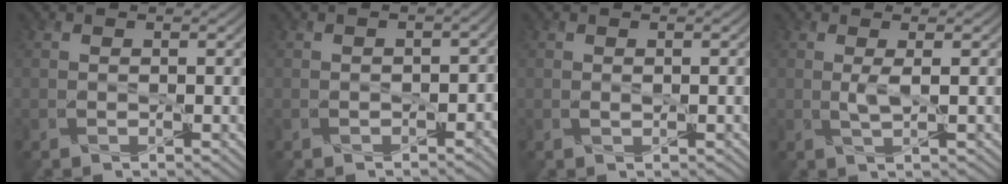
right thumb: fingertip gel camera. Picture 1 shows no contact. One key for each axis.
{"total": 2.7, "fx": -1.2, "fy": 2.1, "fz": 1.2, "tx": -0.008, "ty": -0.013, "tz": -0.012}
{"total": 0.6, "fx": 0.0, "fy": 0.3, "fz": 0.5, "tx": -0.009, "ty": -0.002, "tz": 0.001}
{"total": 1.8, "fx": 0.4, "fy": 0.2, "fz": 1.7, "tx": -0.039, "ty": 0.004, "tz": 0.005}